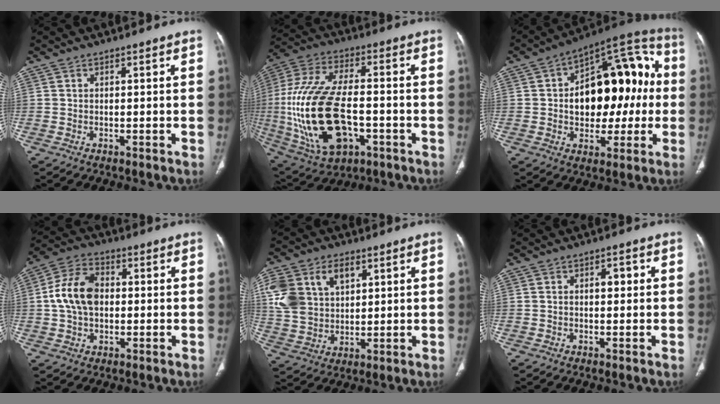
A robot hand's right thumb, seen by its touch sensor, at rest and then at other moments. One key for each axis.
{"total": 24.7, "fx": -4.3, "fy": 12.8, "fz": 20.6, "tx": -0.442, "ty": 0.008, "tz": -0.058}
{"total": 23.4, "fx": 1.0, "fy": 13.8, "fz": 18.8, "tx": -0.222, "ty": 0.041, "tz": 0.018}
{"total": 11.0, "fx": 0.6, "fy": 7.5, "fz": 8.0, "tx": -0.145, "ty": 0.022, "tz": 0.006}
{"total": 15.4, "fx": 5.3, "fy": 10.6, "fz": 9.8, "tx": -0.194, "ty": 0.000, "tz": 0.108}
{"total": 2.2, "fx": 0.2, "fy": 1.2, "fz": 1.8, "tx": -0.023, "ty": 0.007, "tz": 0.001}